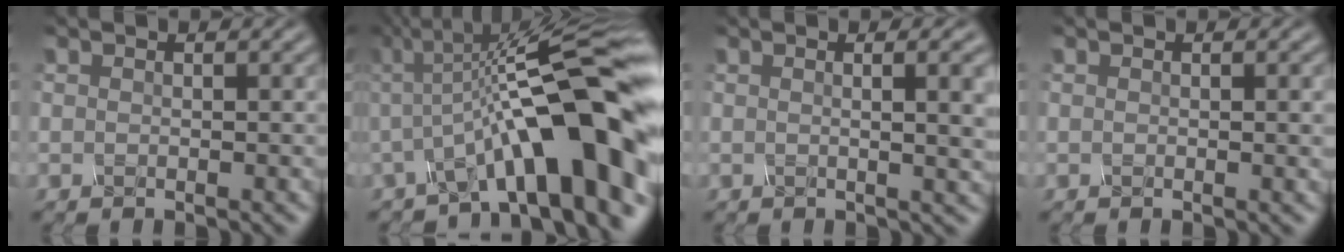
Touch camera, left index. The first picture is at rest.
{"total": 13.5, "force": [-2.7, 3.8, 12.7], "torque": [-0.169, 0.024, -0.050]}
{"total": 6.6, "force": [1.0, 2.7, 5.9], "torque": [-0.032, 0.027, -0.003]}
{"total": 1.3, "force": [0.1, 0.4, 1.2], "torque": [-0.011, 0.002, -0.002]}